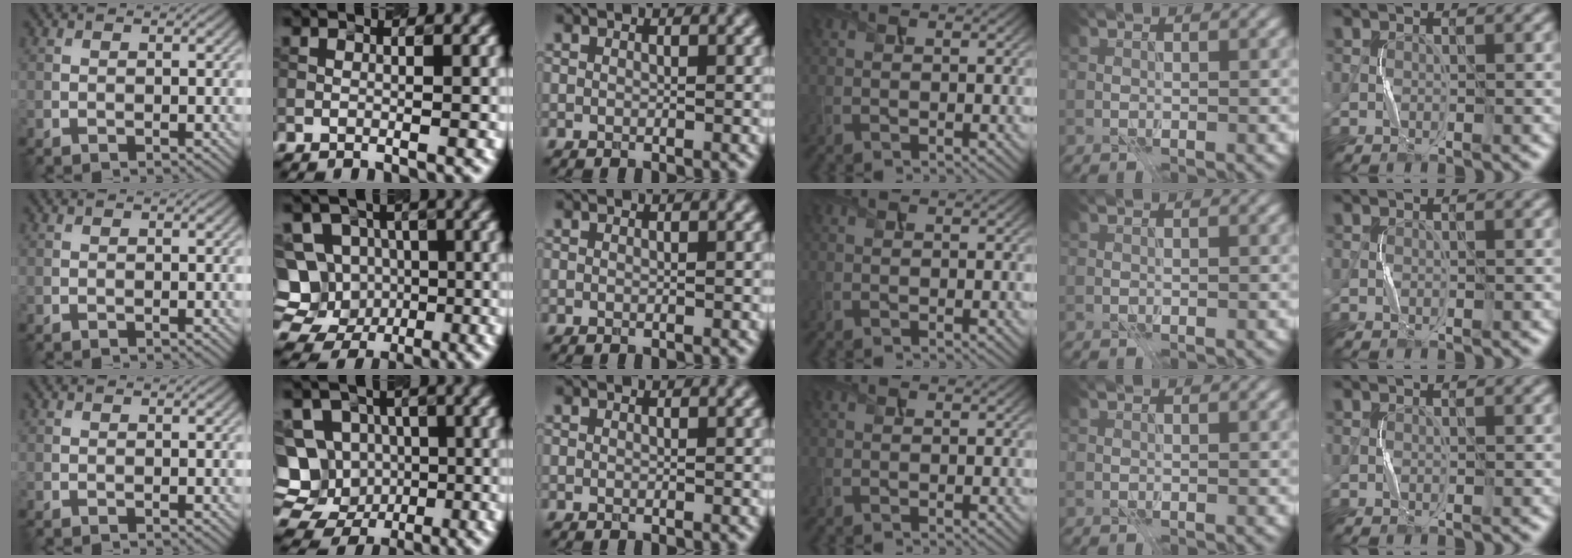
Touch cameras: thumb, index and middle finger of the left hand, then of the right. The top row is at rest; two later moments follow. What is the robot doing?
{"motion": "press", "object": "toy piano key"}